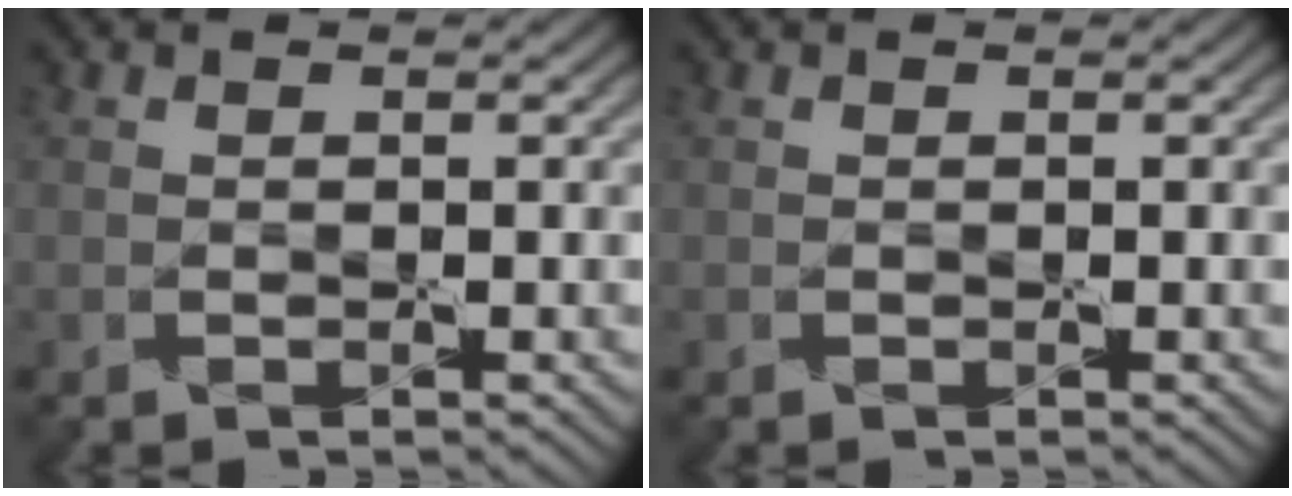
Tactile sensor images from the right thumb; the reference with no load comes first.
{"total": 0.0}